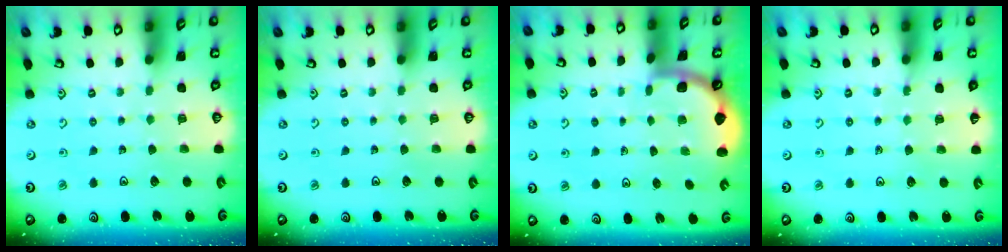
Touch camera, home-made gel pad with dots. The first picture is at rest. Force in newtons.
{"total": 0.0}
{"total": 1.7, "press": 1.7, "slide": 0.0}
{"total": 4.7, "press": 4.6, "slide": 0.8}